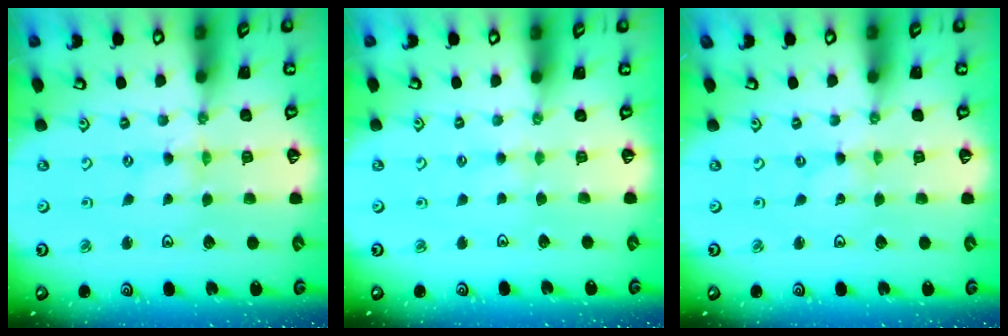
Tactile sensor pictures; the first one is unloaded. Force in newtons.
{"total": 2.0, "press": 2.0, "slide": 0.4}
{"total": 0.0}